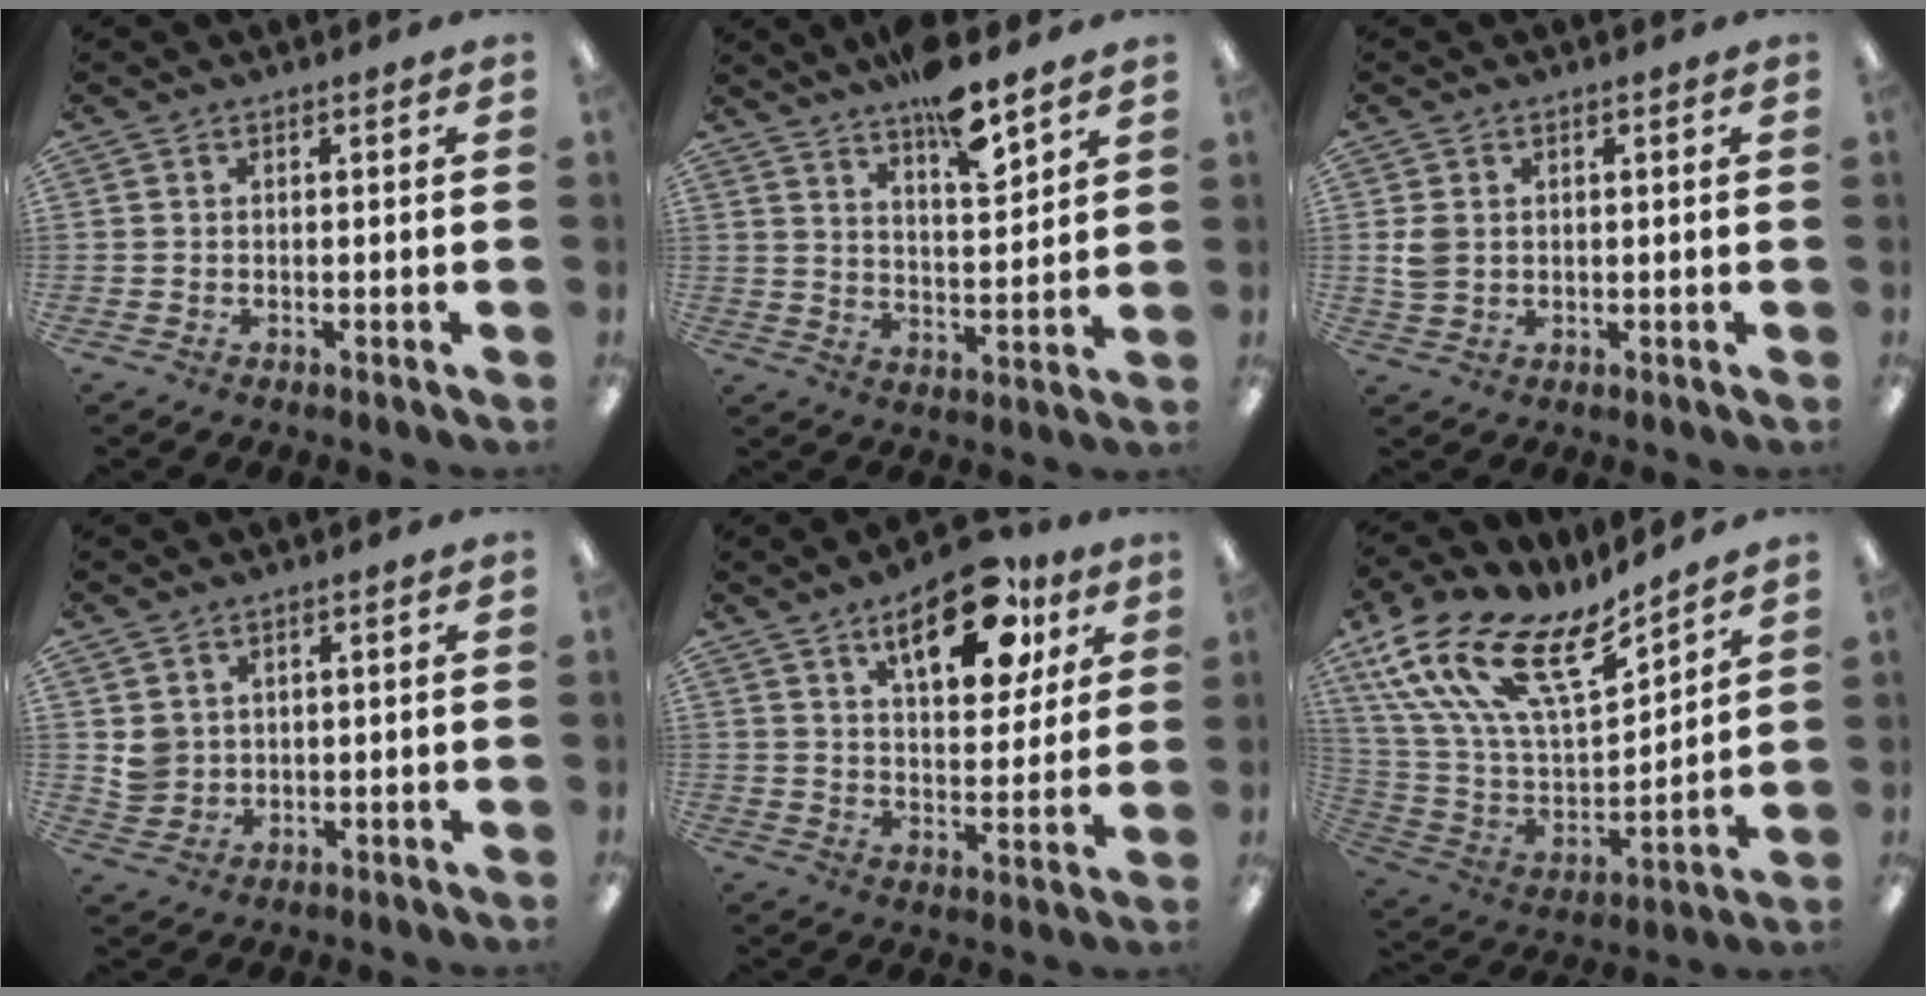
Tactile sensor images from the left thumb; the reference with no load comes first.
{"total": 10.4, "force": [8.5, 2.2, 5.6], "torque": [-0.086, -0.055, 0.146]}
{"total": 3.8, "force": [0.4, 2.9, 2.4], "torque": [-0.040, 0.003, 0.006]}
{"total": 3.9, "force": [1.3, 3.7, 0.7], "torque": [-0.007, 0.001, 0.023]}
{"total": 17.5, "force": [9.6, 8.0, 12.3], "torque": [-0.163, -0.037, 0.153]}
{"total": 21.0, "force": [13.3, 8.9, 13.6], "torque": [-0.280, -0.090, 0.236]}